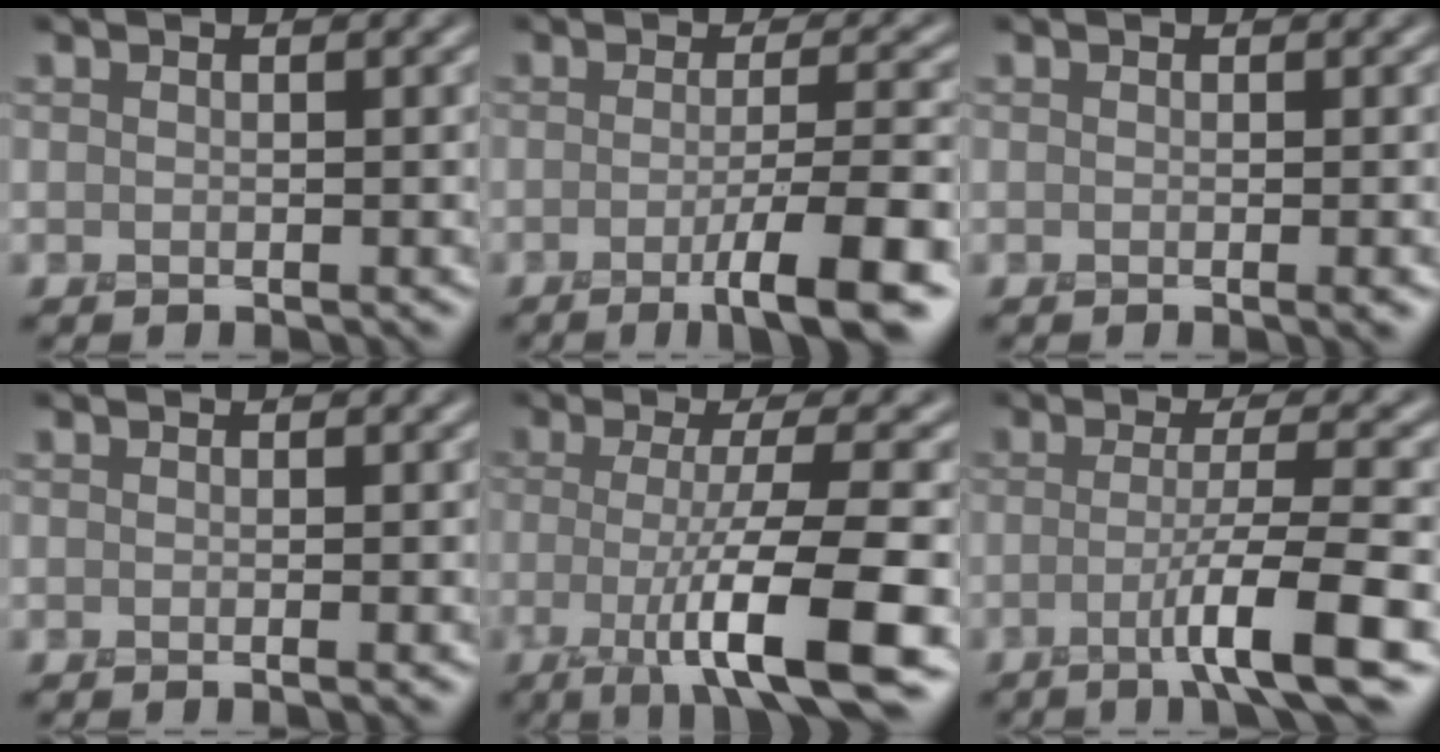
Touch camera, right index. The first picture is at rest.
{"total": 6.9, "force": [-2.8, 1.0, 6.2], "torque": [-0.089, -0.003, -0.047]}
{"total": 1.0, "force": [-0.3, 0.1, 0.9], "torque": [-0.013, -0.007, -0.005]}
{"total": 0.7, "force": [-0.1, 0.0, 0.7], "torque": [-0.009, -0.003, -0.002]}
{"total": 9.7, "force": [-2.7, 1.7, 9.2], "torque": [-0.129, -0.013, -0.051]}
{"total": 6.0, "force": [-2.1, 0.5, 5.6], "torque": [-0.087, -0.002, -0.045]}